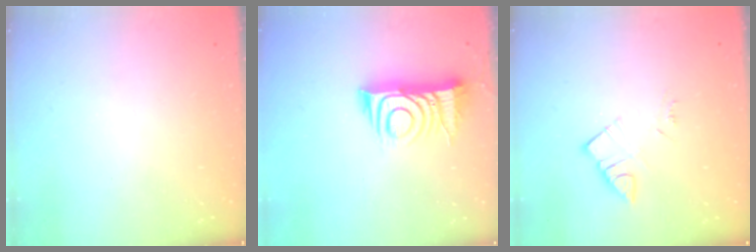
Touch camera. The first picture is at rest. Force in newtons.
{"total": 12.0, "press": 12.0, "slide": 1.1}
{"total": 5.0, "press": 5.0, "slide": 0.2}